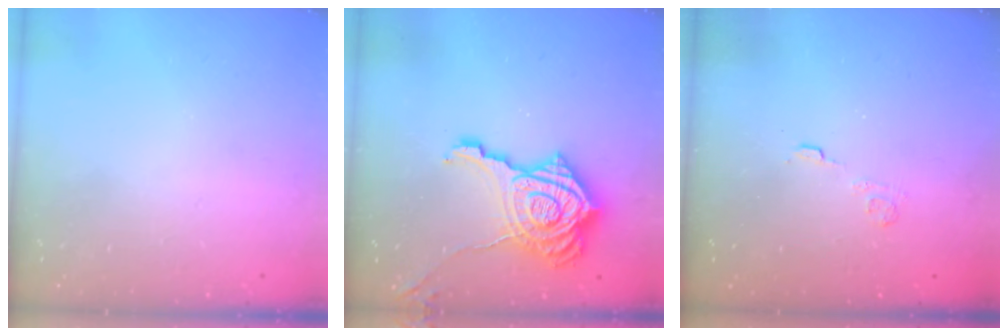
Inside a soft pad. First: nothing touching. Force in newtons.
{"total": 23.1, "press": 23.0, "slide": 2.2}
{"total": 2.7, "press": 2.3, "slide": 1.4}